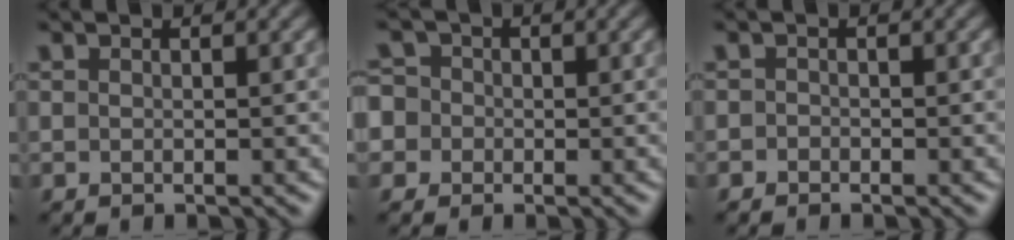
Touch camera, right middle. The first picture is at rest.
{"total": 5.6, "force": [-0.8, 5.3, 1.6], "torque": [-0.029, 0.028, -0.052]}
{"total": 0.8, "force": [-0.5, 0.6, 0.0], "torque": [0.005, -0.002, -0.011]}